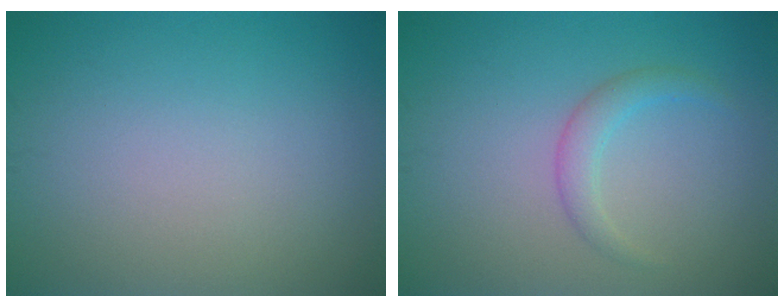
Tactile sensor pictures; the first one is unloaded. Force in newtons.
{"total": 1.8, "press": 1.8, "slide": 0.1}